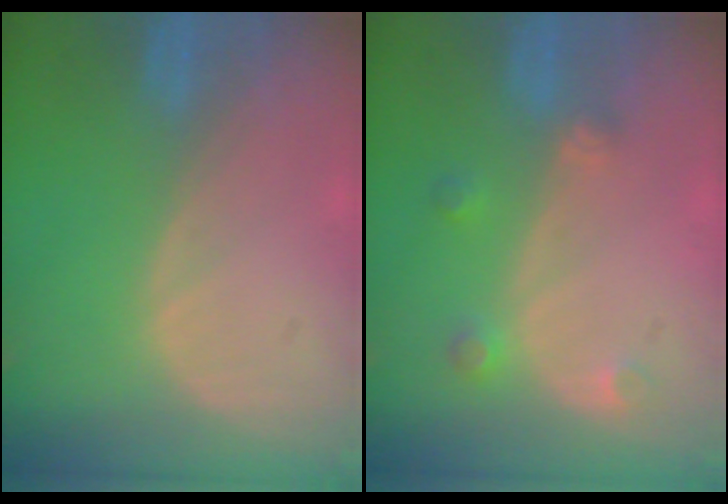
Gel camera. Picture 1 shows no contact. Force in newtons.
{"total": 2.8, "press": 2.7, "slide": 0.7}